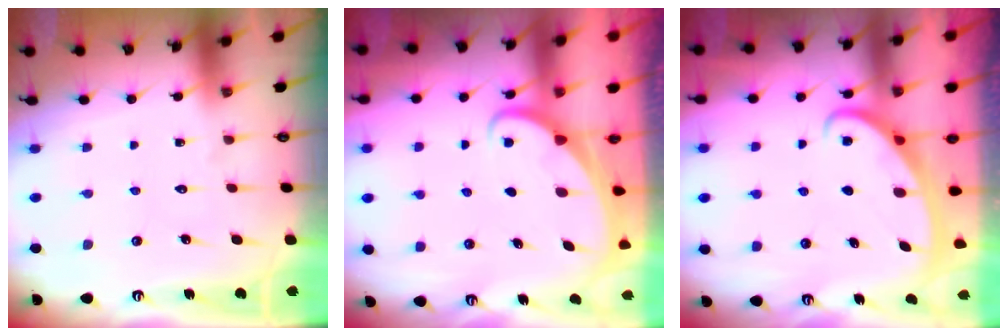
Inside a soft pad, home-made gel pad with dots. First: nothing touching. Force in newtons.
{"total": 1.6, "press": 1.6, "slide": 0.1}
{"total": 2.7, "press": 2.7, "slide": 0.4}